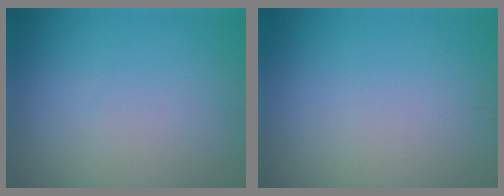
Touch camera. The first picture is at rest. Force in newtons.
{"total": 0.0}